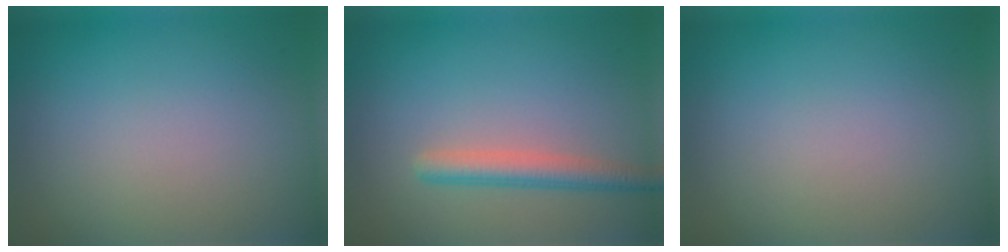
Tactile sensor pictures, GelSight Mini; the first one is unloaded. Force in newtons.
{"total": 2.7, "press": 2.7, "slide": 0.3}
{"total": 0.0}